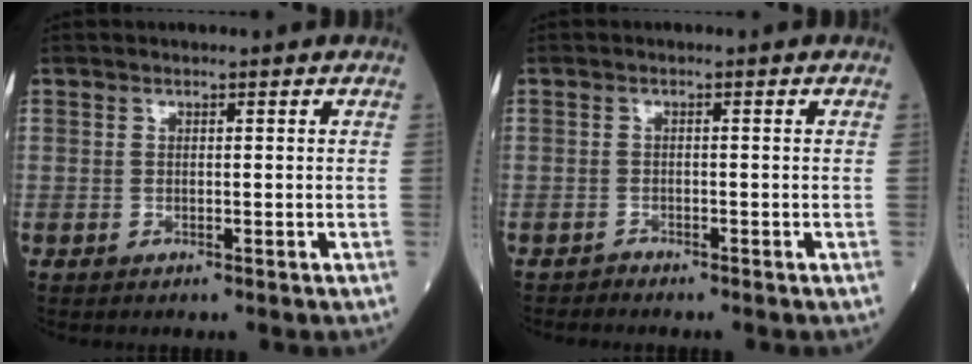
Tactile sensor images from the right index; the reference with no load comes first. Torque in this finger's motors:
{"motor_torque": [0.11, 0.01, -0.04, 0.00]}